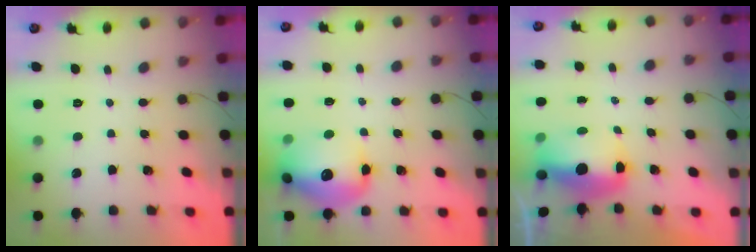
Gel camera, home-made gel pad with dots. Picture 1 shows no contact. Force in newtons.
{"total": 16.9, "press": 16.3, "slide": 4.3}
{"total": 8.6, "press": 8.4, "slide": 1.6}